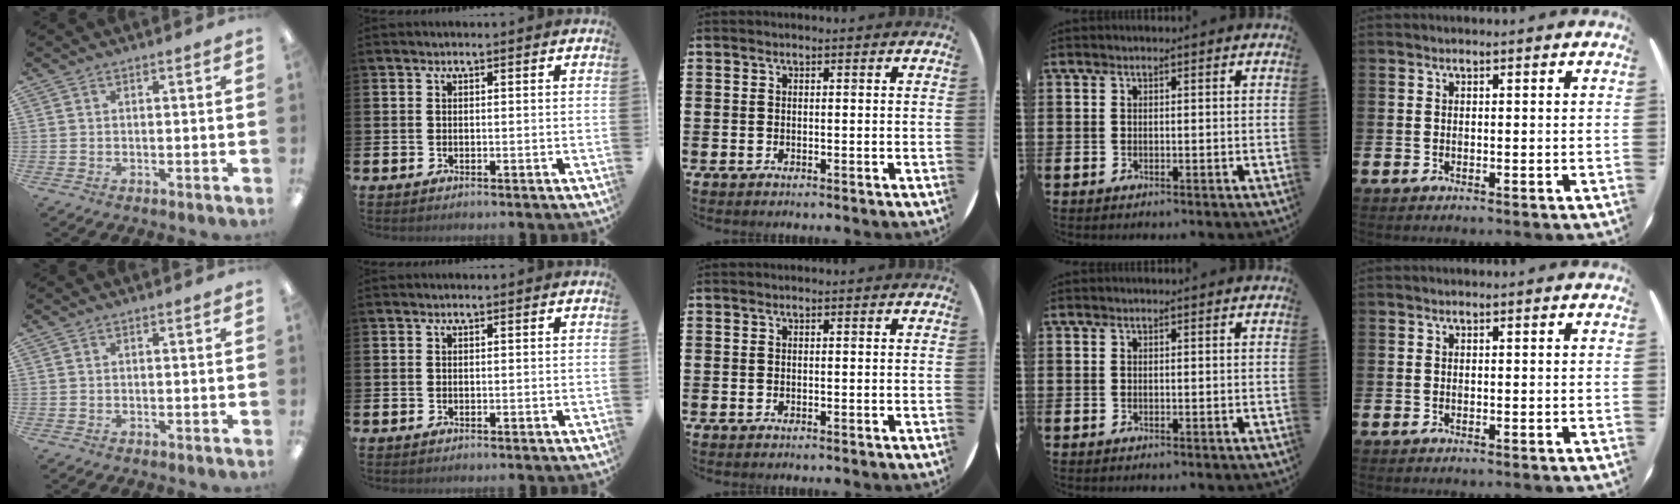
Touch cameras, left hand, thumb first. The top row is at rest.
{}